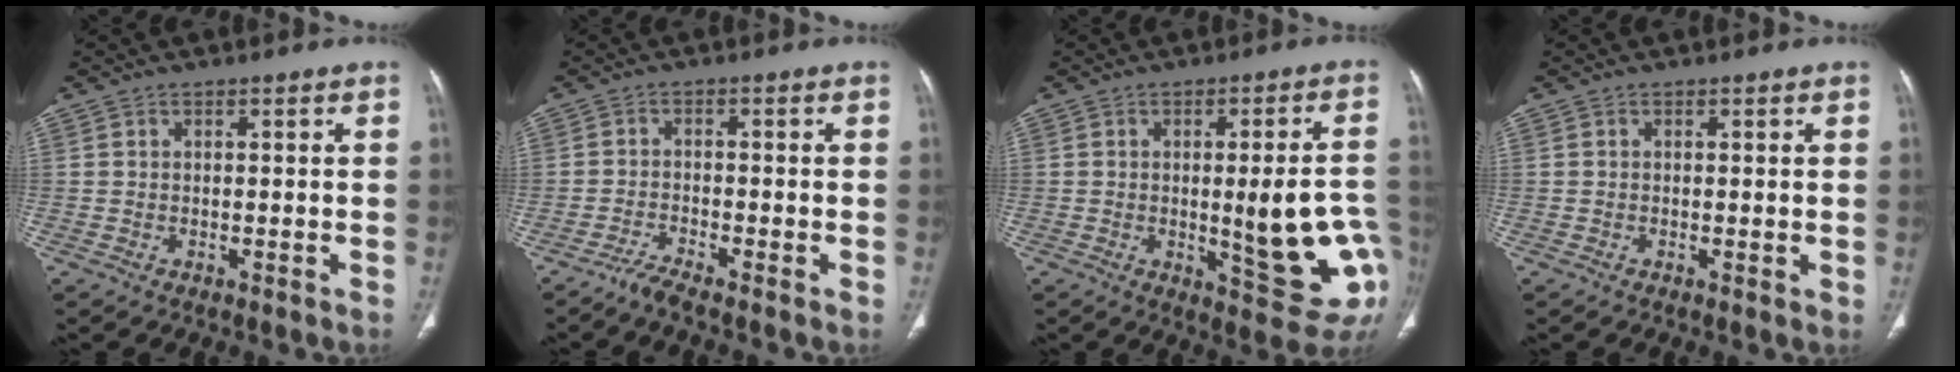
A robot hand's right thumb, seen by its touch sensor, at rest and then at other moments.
{"total": 2.5, "force": [-2.2, -0.2, 1.2], "torque": [-0.036, 0.002, -0.049]}
{"total": 16.7, "force": [-2.6, 4.5, 15.8], "torque": [-0.163, 0.003, -0.018]}
{"total": 0.5, "force": [0.0, 0.1, 0.5], "torque": [-0.013, -0.004, 0.000]}